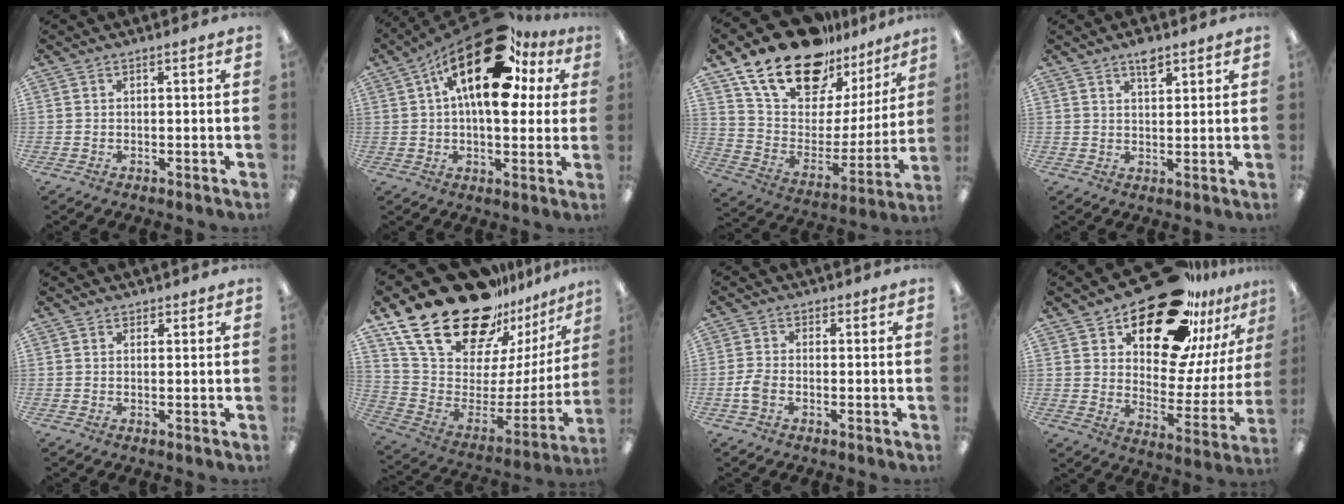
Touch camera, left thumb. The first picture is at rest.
{"total": 22.4, "force": [10.2, 10.3, 17.1], "torque": [-0.275, -0.045, 0.164]}
{"total": 20.9, "force": [15.7, 10.1, 9.5], "torque": [-0.173, -0.107, 0.281]}
{"total": 4.4, "force": [3.1, 1.9, 2.6], "torque": [-0.033, -0.012, 0.051]}
{"total": 0.8, "force": [0.6, 0.5, 0.0], "torque": [0.007, -0.002, 0.010]}
{"total": 28.4, "force": [20.2, 12.6, 15.5], "torque": [-0.274, -0.134, 0.373]}
{"total": 3.3, "force": [-1.1, 2.0, 2.4], "torque": [-0.051, 0.003, -0.022]}
{"total": 24.4, "force": [18.1, 11.1, 12.0], "torque": [-0.168, -0.123, 0.310]}